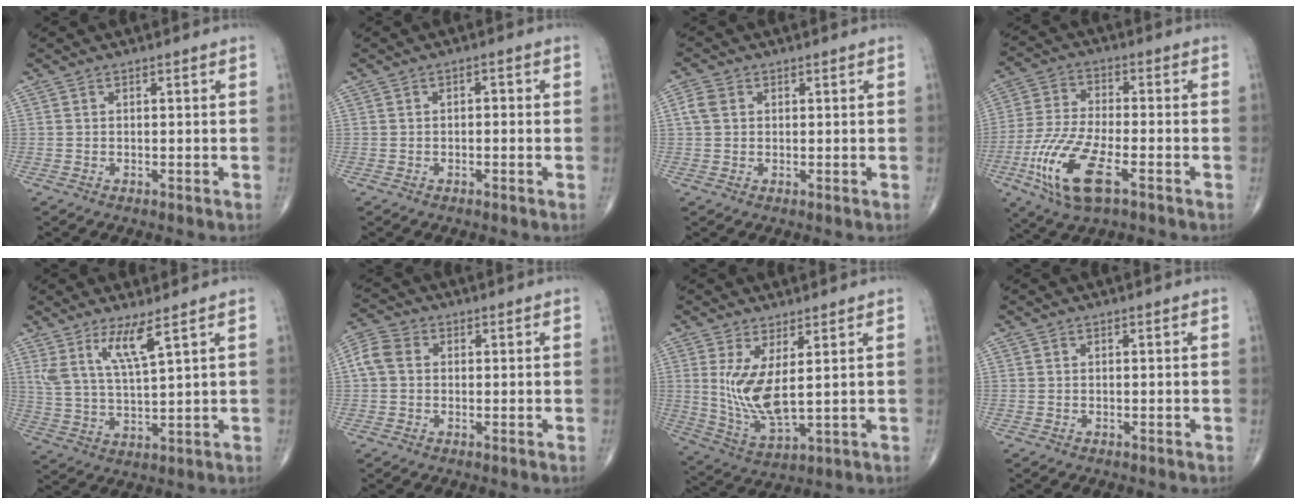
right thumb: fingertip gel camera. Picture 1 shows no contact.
{"total": 1.4, "force": [0.0, 0.8, 1.2], "torque": [-0.009, 0.005, -0.005]}
{"total": 3.1, "force": [0.7, 2.4, 1.8], "torque": [-0.039, 0.008, 0.012]}
{"total": 14.4, "force": [-6.1, 5.2, 12.0], "torque": [-0.261, 0.007, -0.113]}
{"total": 7.5, "force": [4.6, 0.8, 5.9], "torque": [-0.125, -0.035, 0.098]}
{"total": 5.2, "force": [0.5, 4.1, 3.2], "torque": [-0.071, 0.018, 0.003]}
{"total": 9.6, "force": [2.1, 3.1, 8.8], "torque": [-0.187, -0.034, 0.054]}
{"total": 0.0}